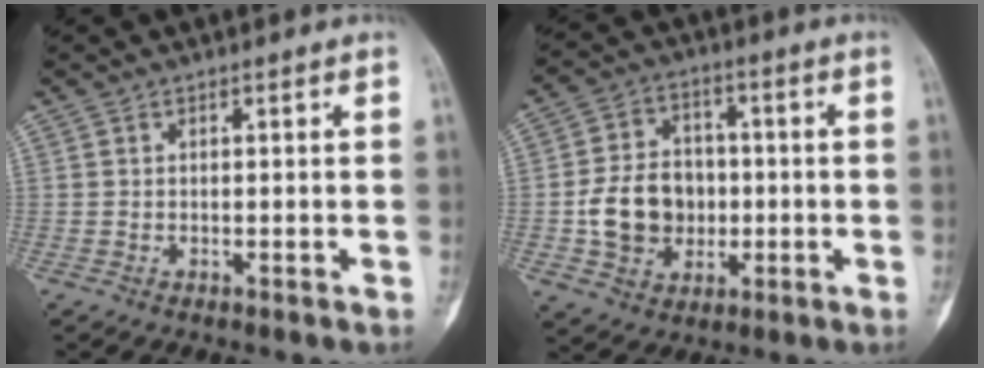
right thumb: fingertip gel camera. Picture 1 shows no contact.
{"total": 12.2, "force": [-1.5, 10.0, 6.9], "torque": [-0.096, 0.018, -0.022]}